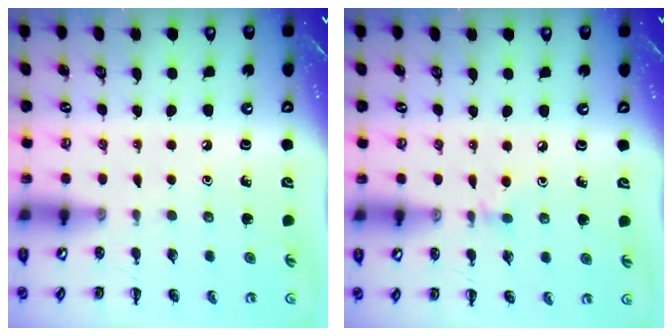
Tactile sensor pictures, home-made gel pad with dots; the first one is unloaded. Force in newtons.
{"total": 3.9, "press": 3.6, "slide": 1.6}